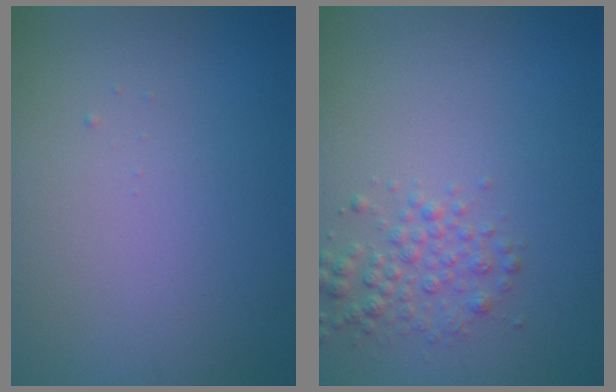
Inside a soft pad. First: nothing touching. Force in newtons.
{"total": 2.2, "press": 2.2, "slide": 0.0}